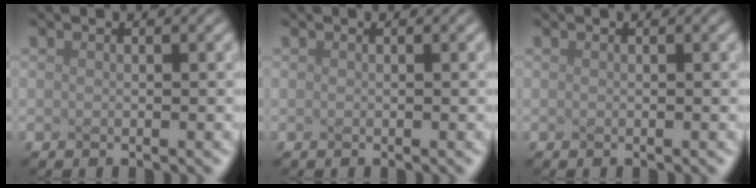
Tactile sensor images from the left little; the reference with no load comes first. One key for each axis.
{"total": 0.0}
{"total": 0.0}